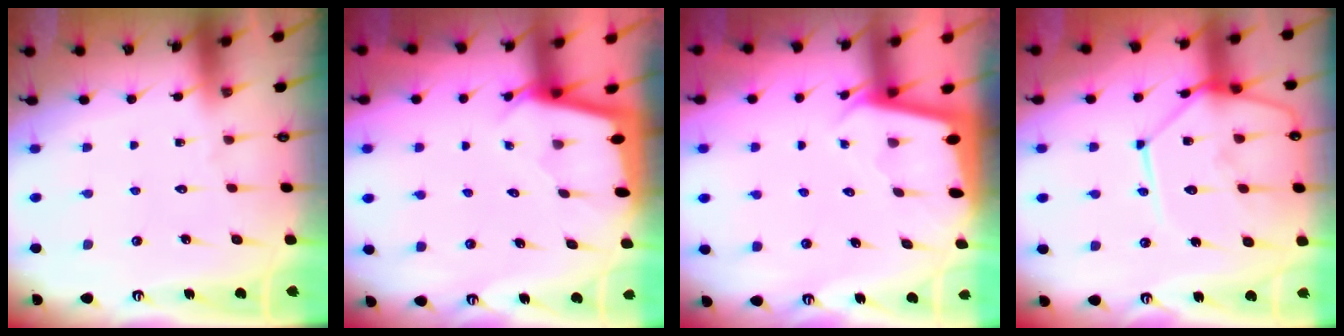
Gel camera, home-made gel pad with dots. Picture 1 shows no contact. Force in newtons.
{"total": 2.1, "press": 2.1, "slide": 0.2}
{"total": 1.9, "press": 1.9, "slide": 0.1}
{"total": 15.9, "press": 15.8, "slide": 1.6}